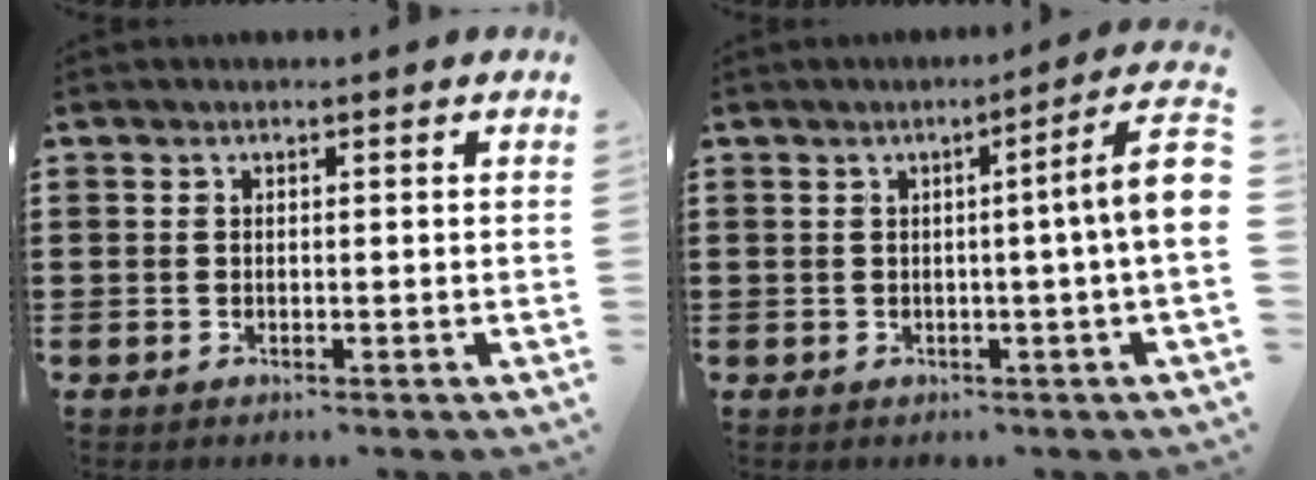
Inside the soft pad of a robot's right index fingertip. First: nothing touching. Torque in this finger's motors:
{"motor_torque": [1.12, -0.74, 0.65, 0.12]}